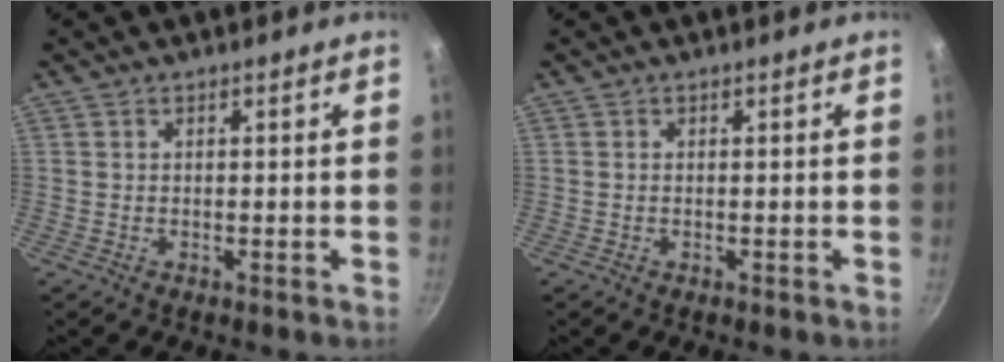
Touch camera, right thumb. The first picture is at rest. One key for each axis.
{"total": 0.0}